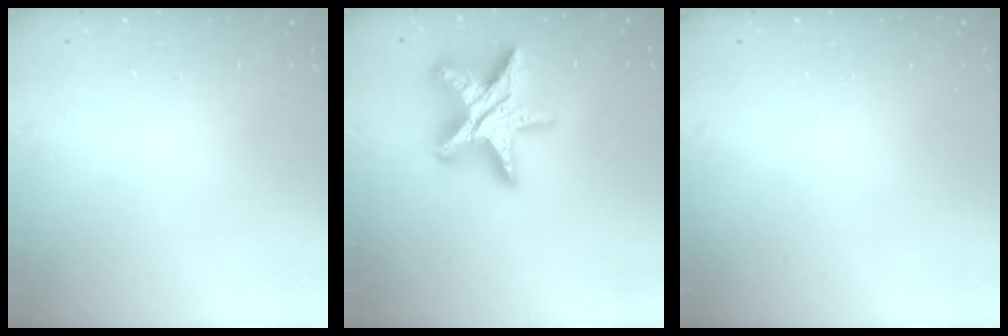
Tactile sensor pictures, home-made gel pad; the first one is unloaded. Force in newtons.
{"total": 20.7, "press": 20.7, "slide": 1.7}
{"total": 0.0}